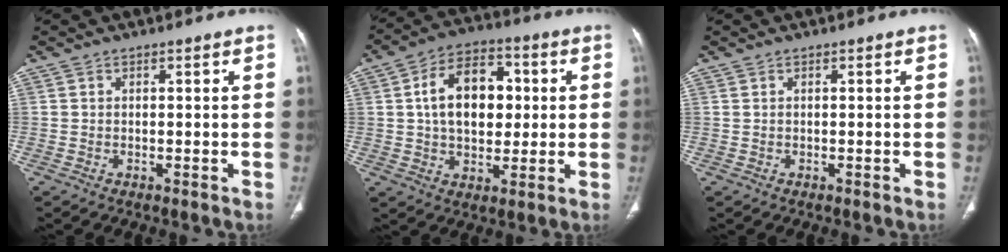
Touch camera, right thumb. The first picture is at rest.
{"total": 14.5, "force": [2.0, 9.5, 10.8], "torque": [-0.137, 0.011, 0.027]}
{"total": 0.0}